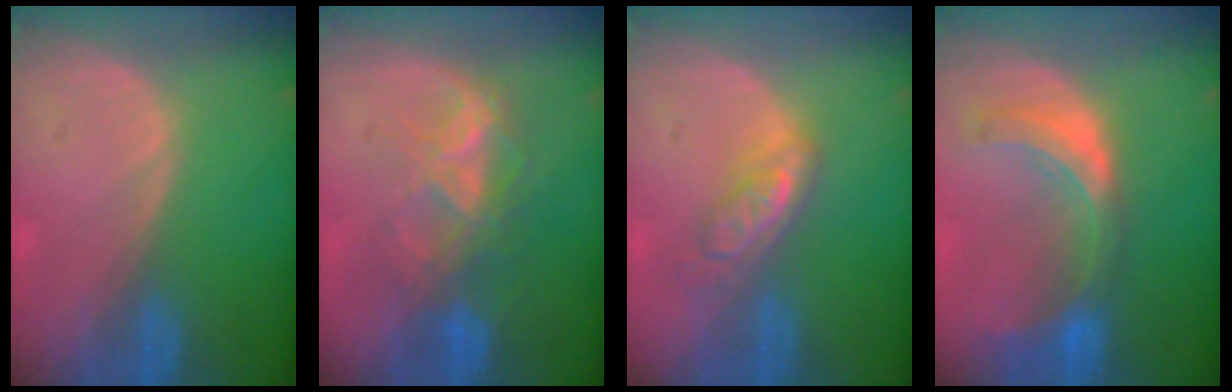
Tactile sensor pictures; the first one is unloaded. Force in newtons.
{"total": 7.0, "press": 6.7, "slide": 2.2}
{"total": 5.3, "press": 4.6, "slide": 2.7}
{"total": 8.0, "press": 7.1, "slide": 3.8}